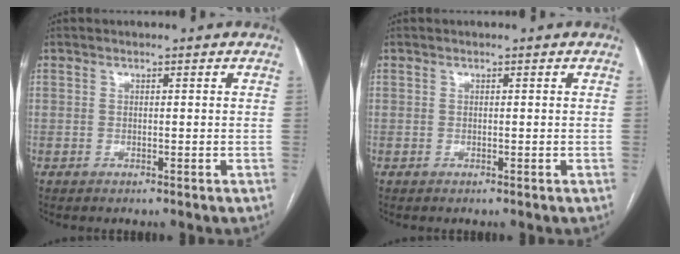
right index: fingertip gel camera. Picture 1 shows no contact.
{"total": 0.0}